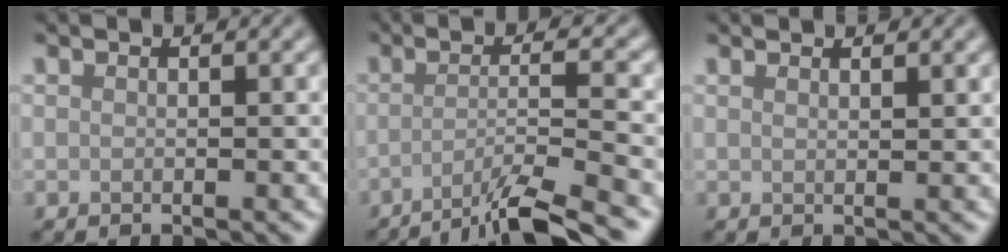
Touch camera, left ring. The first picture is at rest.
{"total": 7.2, "force": [-4.4, 0.9, 5.7], "torque": [-0.075, 0.007, -0.083]}
{"total": 1.4, "force": [1.2, 0.2, 0.6], "torque": [-0.007, -0.001, 0.013]}